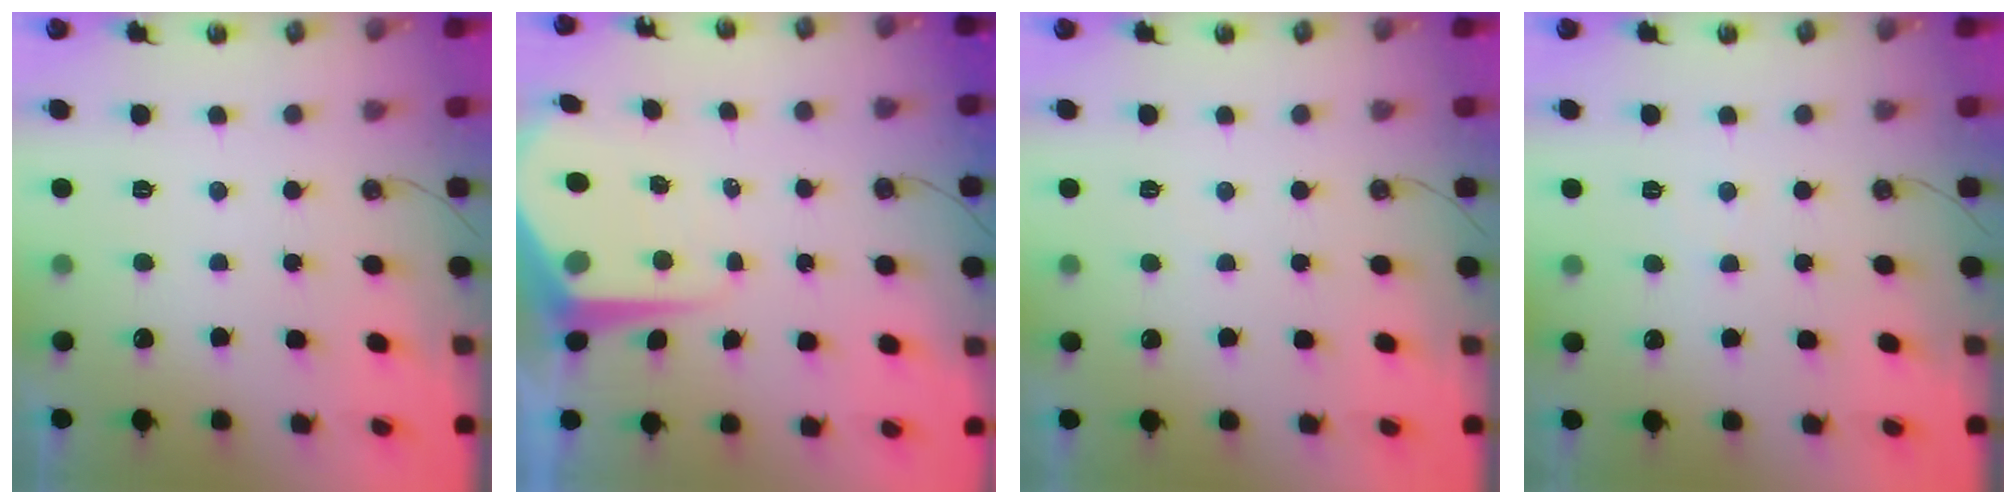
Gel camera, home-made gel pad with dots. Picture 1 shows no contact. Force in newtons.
{"total": 9.2, "press": 9.2, "slide": 1.0}
{"total": 2.5, "press": 2.5, "slide": 0.4}
{"total": 2.9, "press": 2.9, "slide": 0.5}